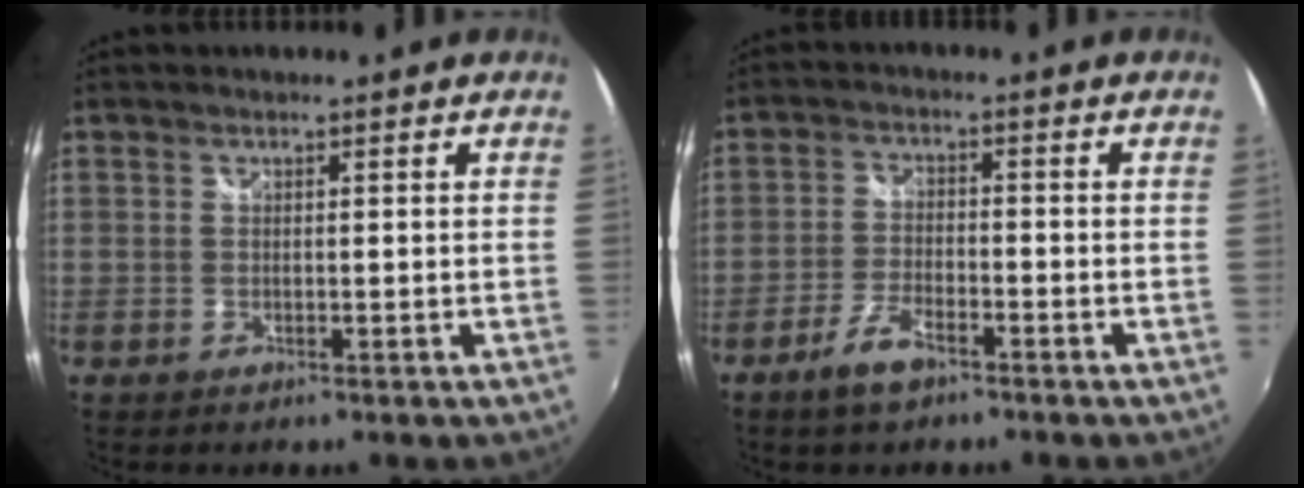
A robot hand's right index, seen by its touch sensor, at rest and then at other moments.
{"total": 5.5, "force": [-3.8, 1.9, 3.5], "torque": [-0.085, -0.001, -0.071]}